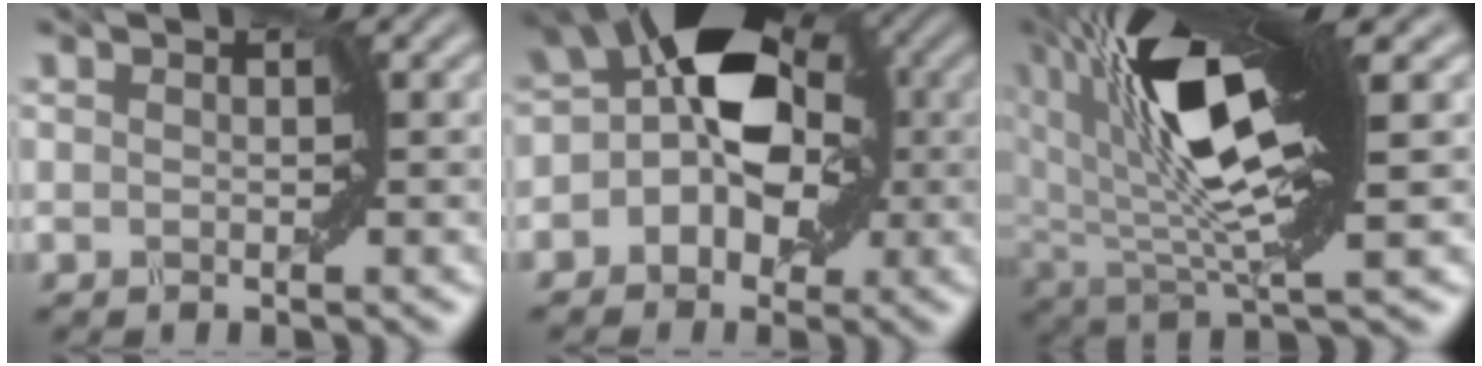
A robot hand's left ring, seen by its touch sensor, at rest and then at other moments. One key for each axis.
{"total": 7.7, "fx": 0.3, "fy": 4.7, "fz": 6.1, "tx": -0.091, "ty": 0.012, "tz": 0.002}
{"total": 11.3, "fx": 4.4, "fy": 2.7, "fz": 10.1, "tx": -0.195, "ty": 0.004, "tz": 0.083}